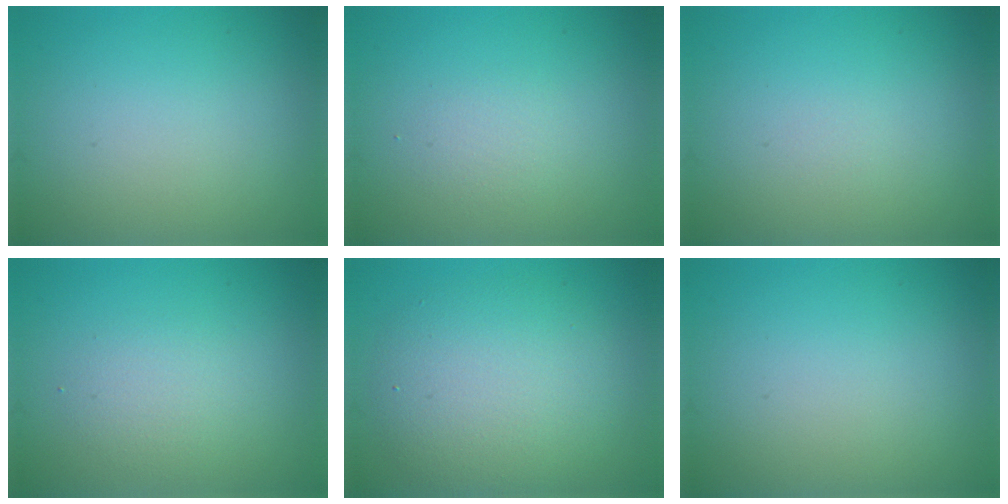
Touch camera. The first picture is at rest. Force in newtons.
{"total": 1.2, "press": 1.2, "slide": 0.0}
{"total": 0.0}
{"total": 1.7, "press": 1.7, "slide": 0.0}
{"total": 5.9, "press": 5.9, "slide": 0.6}
{"total": 0.0}